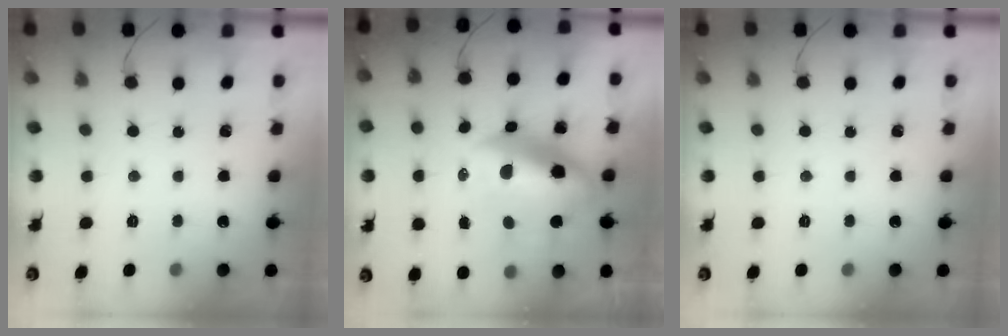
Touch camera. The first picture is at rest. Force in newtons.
{"total": 14.3, "press": 13.8, "slide": 3.7}
{"total": 0.0}